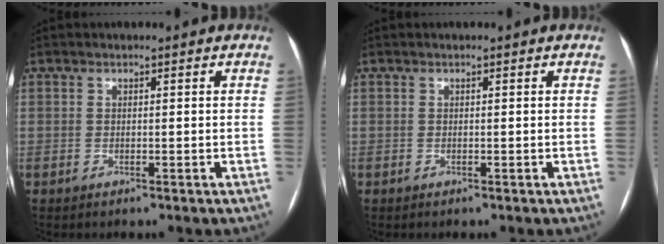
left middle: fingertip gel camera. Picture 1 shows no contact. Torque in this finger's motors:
{"motor_torque": [-0.01, 0.01, 0.00, 0.00]}